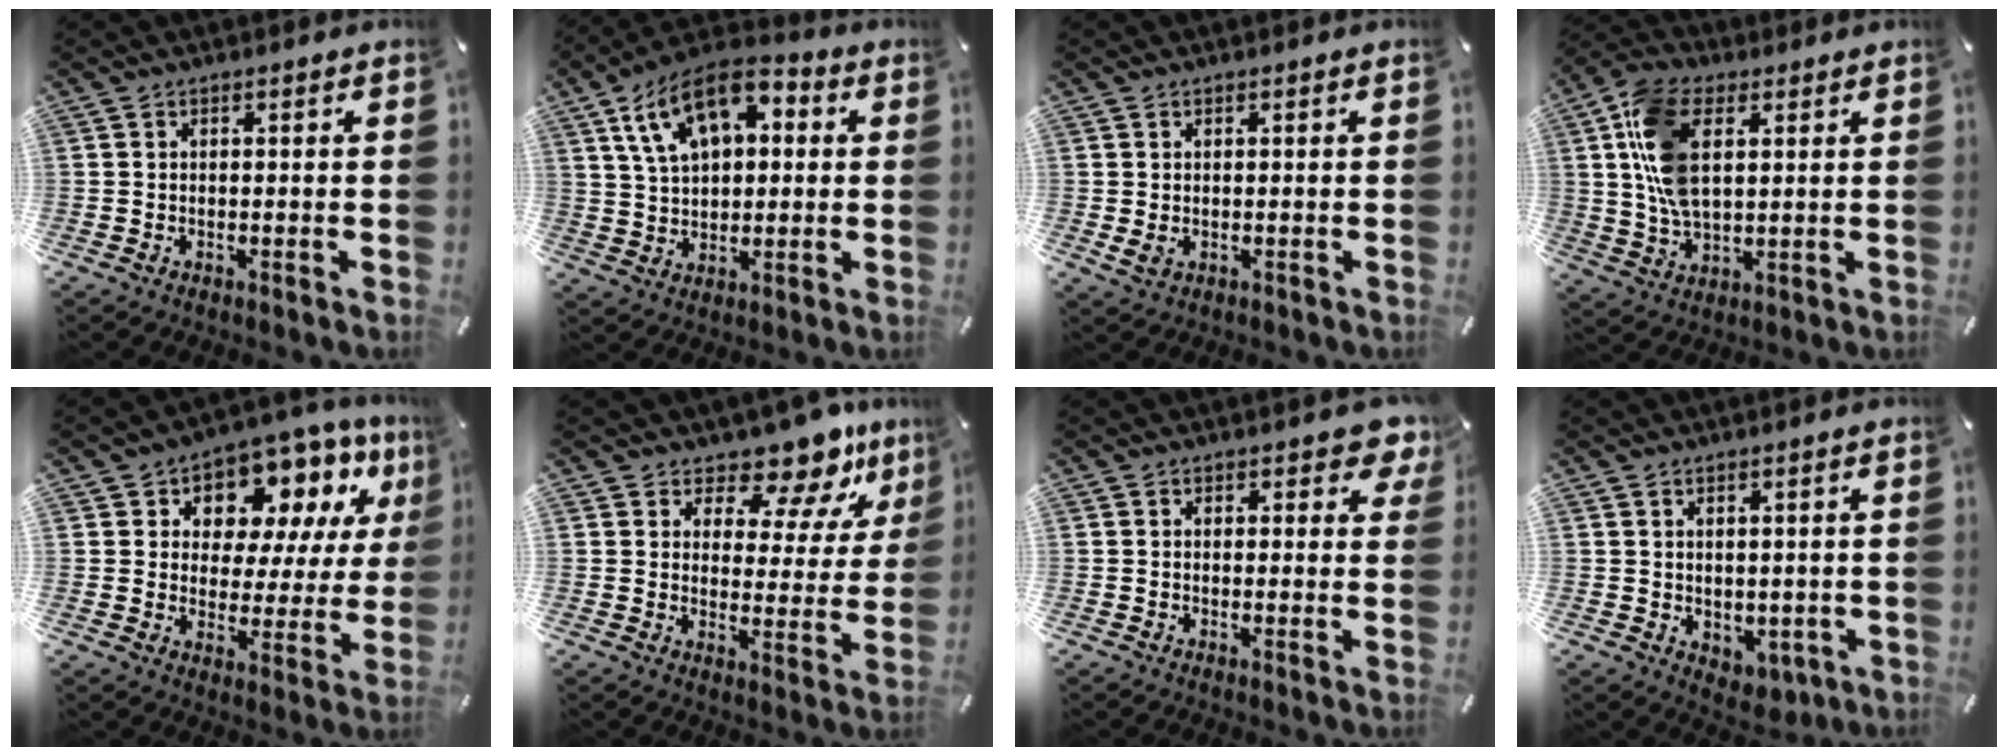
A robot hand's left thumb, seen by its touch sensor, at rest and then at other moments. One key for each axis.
{"total": 13.7, "fx": 6.0, "fy": 8.5, "fz": 9.0, "tx": -0.167, "ty": -0.002, "tz": 0.112}
{"total": 1.6, "fx": 0.0, "fy": 1.2, "fz": 1.1, "tx": -0.026, "ty": 0.000, "tz": 0.000}
{"total": 14.1, "fx": 0.9, "fy": 10.5, "fz": 9.4, "tx": -0.217, "ty": 0.020, "tz": 0.021}
{"total": 11.0, "fx": 7.6, "fy": 6.7, "fz": 4.3, "tx": -0.075, "ty": -0.063, "tz": 0.132}
{"total": 10.4, "fx": 8.7, "fy": 4.3, "fz": 3.8, "tx": -0.051, "ty": -0.081, "tz": 0.149}
{"total": 4.1, "fx": 2.3, "fy": 2.1, "fz": 2.6, "tx": -0.026, "ty": -0.007, "tz": 0.036}
{"total": 2.8, "fx": 1.3, "fy": 2.4, "fz": 0.5, "tx": 0.003, "ty": -0.005, "tz": 0.024}